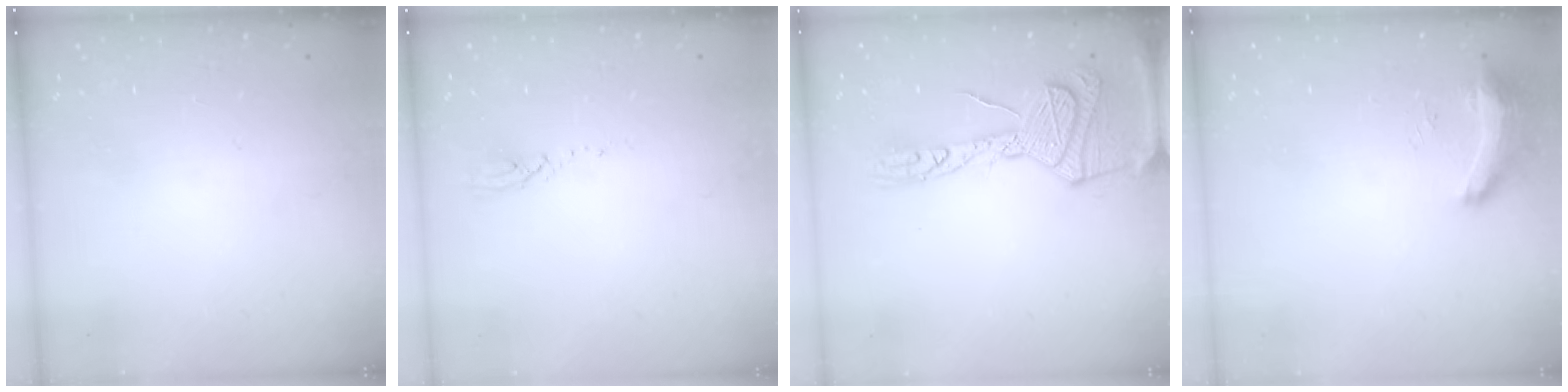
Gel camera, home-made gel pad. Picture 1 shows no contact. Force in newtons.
{"total": 3.4, "press": 3.3, "slide": 0.3}
{"total": 19.1, "press": 19.0, "slide": 1.7}
{"total": 8.4, "press": 8.3, "slide": 1.3}